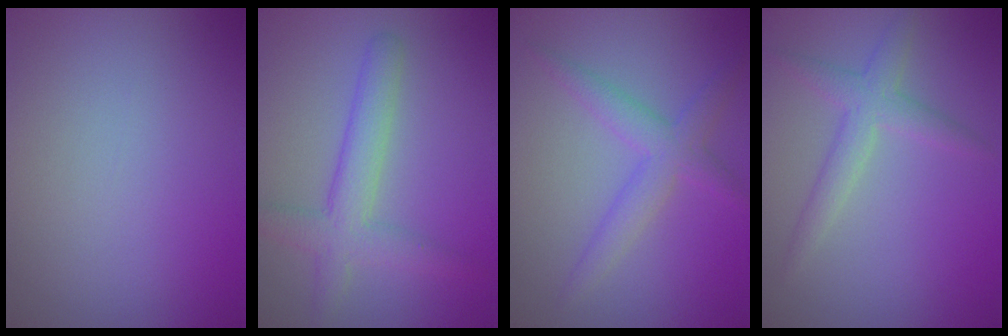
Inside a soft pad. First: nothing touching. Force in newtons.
{"total": 3.9, "press": 3.9, "slide": 0.1}
{"total": 3.2, "press": 3.2, "slide": 0.1}
{"total": 2.7, "press": 2.7, "slide": 0.1}